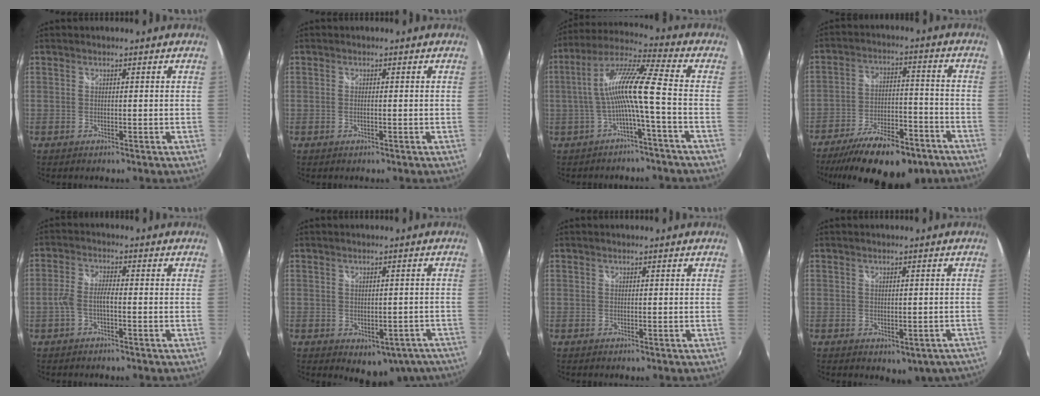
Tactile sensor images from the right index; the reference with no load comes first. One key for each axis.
{"total": 1.0, "fx": -0.3, "fy": 0.0, "fz": 0.9, "tx": -0.018, "ty": 0.000, "tz": -0.006}
{"total": 10.9, "fx": -2.4, "fy": -0.5, "fz": 10.7, "tx": -0.211, "ty": 0.014, "tz": -0.038}
{"total": 20.2, "fx": -14.6, "fy": 8.0, "fz": 11.5, "tx": -0.214, "ty": -0.015, "tz": -0.211}
{"total": 3.9, "fx": -1.5, "fy": 1.1, "fz": 3.4, "tx": -0.080, "ty": 0.007, "tz": -0.029}
{"total": 9.9, "fx": -6.4, "fy": 6.3, "fz": 4.1, "tx": -0.054, "ty": 0.015, "tz": -0.055}
{"total": 0.0}
{"total": 5.4, "fx": -3.2, "fy": 3.4, "fz": 2.7, "tx": -0.042, "ty": -0.006, "tz": -0.027}